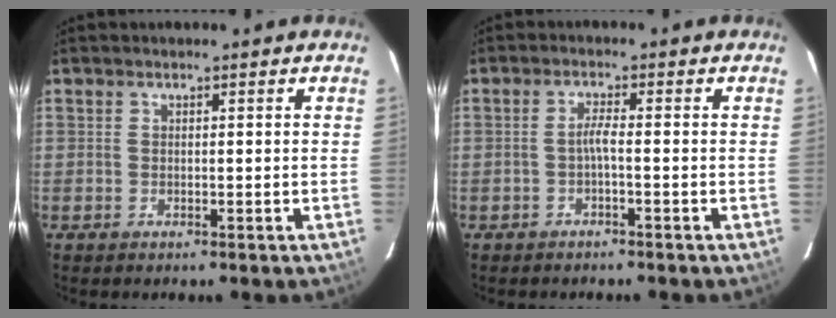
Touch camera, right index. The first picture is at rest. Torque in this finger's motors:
{"motor_torque": [0.31, -0.19, 0.23, 0.06]}